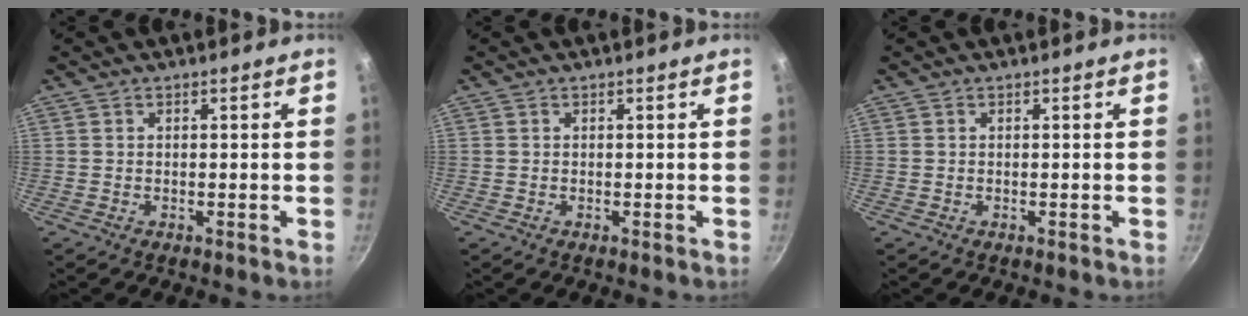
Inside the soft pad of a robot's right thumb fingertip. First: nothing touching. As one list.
[{"total": 0.0}, {"total": 0.0}]